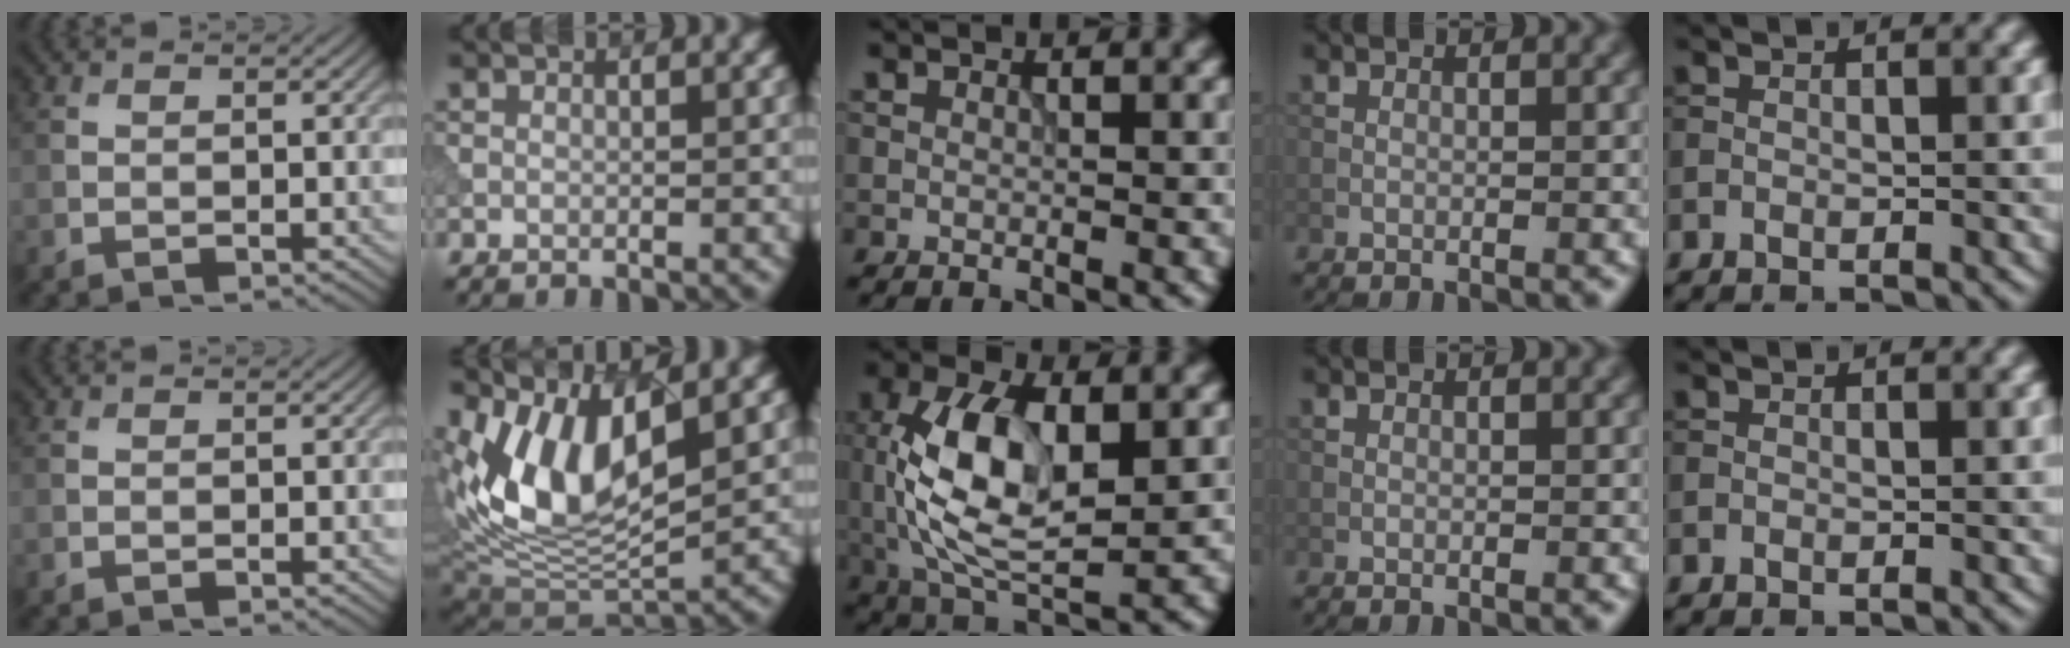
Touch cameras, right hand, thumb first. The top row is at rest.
{"index": {"total": 8.9, "force": [3.3, 4.3, 7.1], "torque": [-0.142, -0.004, 0.067]}, "middle": {"total": 9.2, "force": [0.1, 4.6, 8.0], "torque": [-0.165, 0.001, 0.005]}}